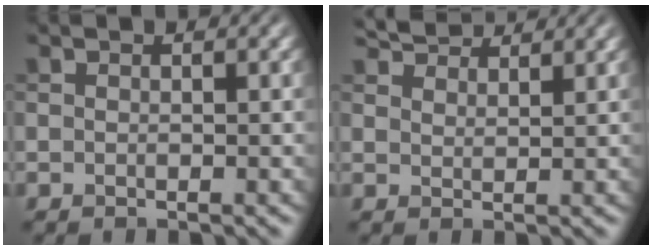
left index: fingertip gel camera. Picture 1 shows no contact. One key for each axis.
{"total": 3.8, "fx": 3.5, "fy": 1.0, "fz": 1.2, "tx": -0.029, "ty": 0.009, "tz": 0.057}